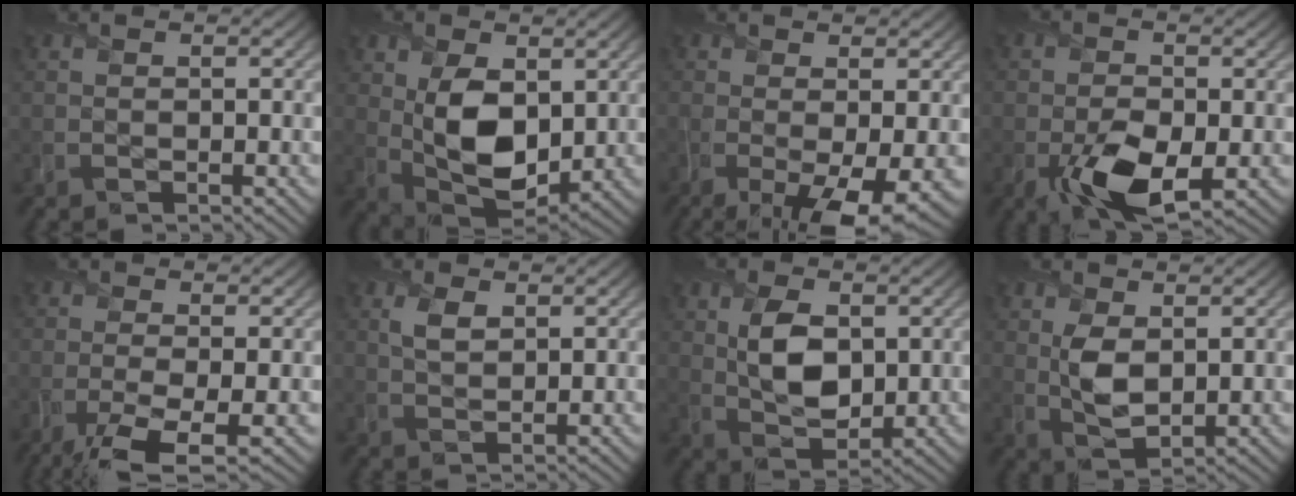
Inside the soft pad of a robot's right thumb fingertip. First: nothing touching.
{"total": 9.1, "force": [1.4, 5.8, 6.9], "torque": [-0.148, -0.011, 0.030]}
{"total": 7.7, "force": [-2.5, 2.5, 6.9], "torque": [-0.120, -0.018, -0.035]}
{"total": 7.1, "force": [-2.6, 4.0, 5.3], "torque": [-0.112, -0.025, -0.045]}
{"total": 5.7, "force": [-3.2, 1.1, 4.6], "torque": [-0.072, -0.007, -0.063]}
{"total": 2.7, "force": [1.3, 1.5, 1.9], "torque": [-0.047, 0.000, 0.026]}
{"total": 6.8, "force": [1.5, 4.3, 5.1], "torque": [-0.099, -0.002, 0.031]}
{"total": 4.7, "force": [0.8, 2.9, 3.6], "torque": [-0.080, -0.007, 0.023]}